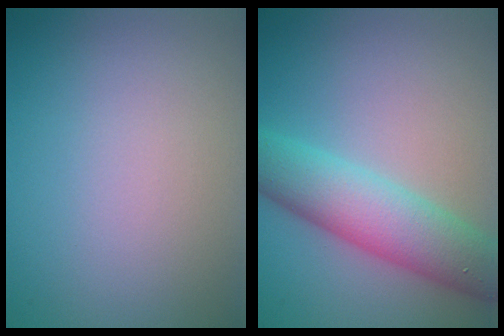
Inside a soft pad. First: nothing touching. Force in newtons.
{"total": 6.8, "press": 6.8, "slide": 0.3}